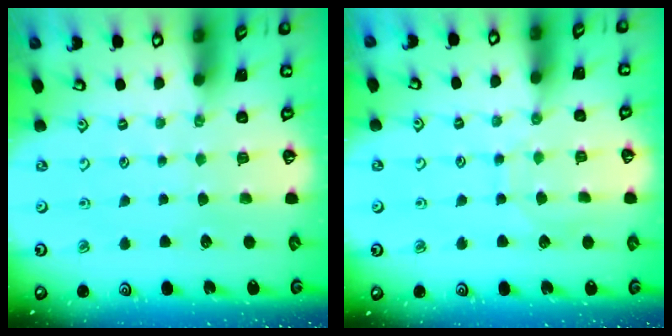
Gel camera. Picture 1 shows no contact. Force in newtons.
{"total": 7.1, "press": 7.1, "slide": 0.4}